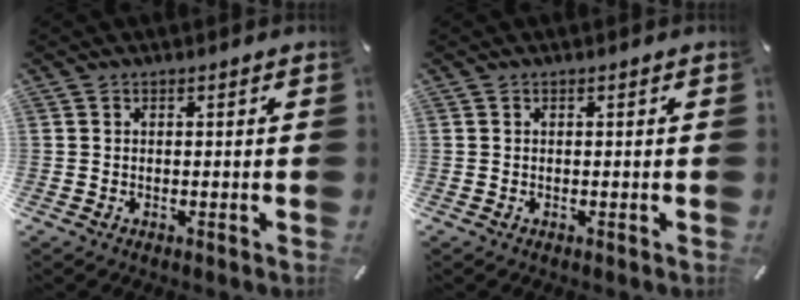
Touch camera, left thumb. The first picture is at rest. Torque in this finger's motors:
{"motor_torque": [-0.21, -0.16, 0.01, -0.02, 0.00]}